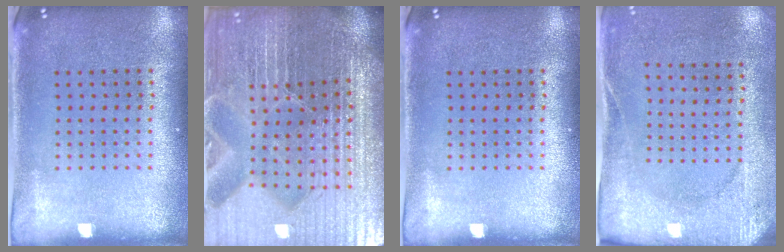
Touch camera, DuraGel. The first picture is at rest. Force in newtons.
{"total": 6.6, "press": 5.9, "slide": 2.9}
{"total": 0.0}
{"total": 2.7, "press": 2.2, "slide": 1.7}